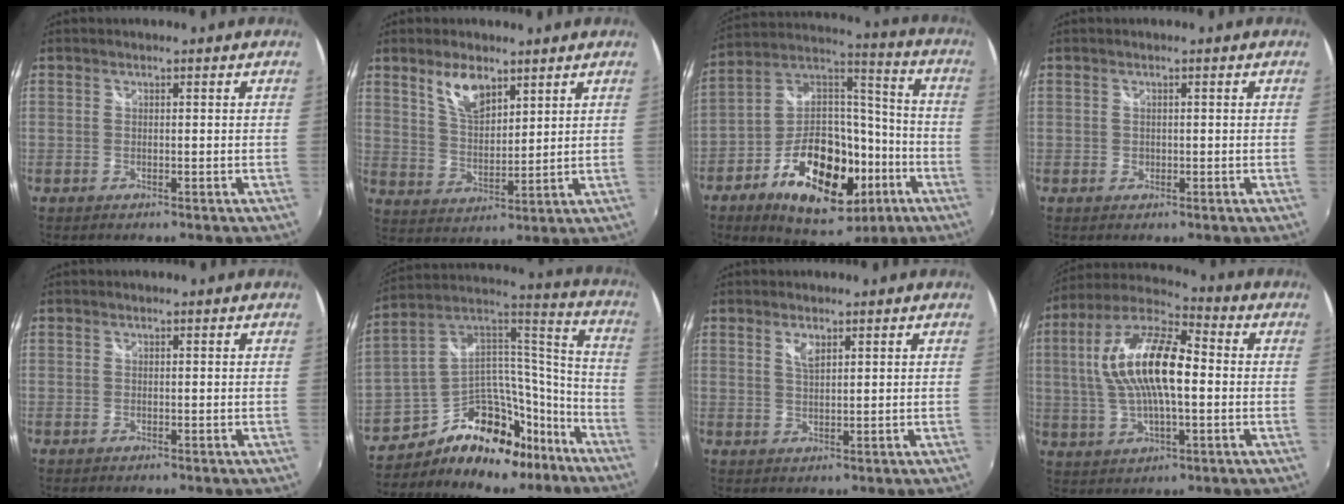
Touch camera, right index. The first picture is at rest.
{"total": 7.7, "force": [4.9, 3.4, 4.9], "torque": [-0.086, 0.005, 0.096]}
{"total": 22.3, "force": [-9.3, 12.4, 16.1], "torque": [-0.291, 0.031, -0.138]}
{"total": 0.8, "force": [0.0, 0.7, 0.1], "torque": [0.001, -0.002, 0.000]}
{"total": 0.0}
{"total": 20.9, "force": [-12.3, 13.9, 9.5], "torque": [-0.196, 0.083, -0.180]}
{"total": 2.6, "force": [1.4, 1.0, 1.9], "torque": [-0.034, -0.001, 0.025]}
{"total": 17.0, "force": [1.0, 6.6, 15.6], "torque": [-0.301, 0.017, 0.009]}